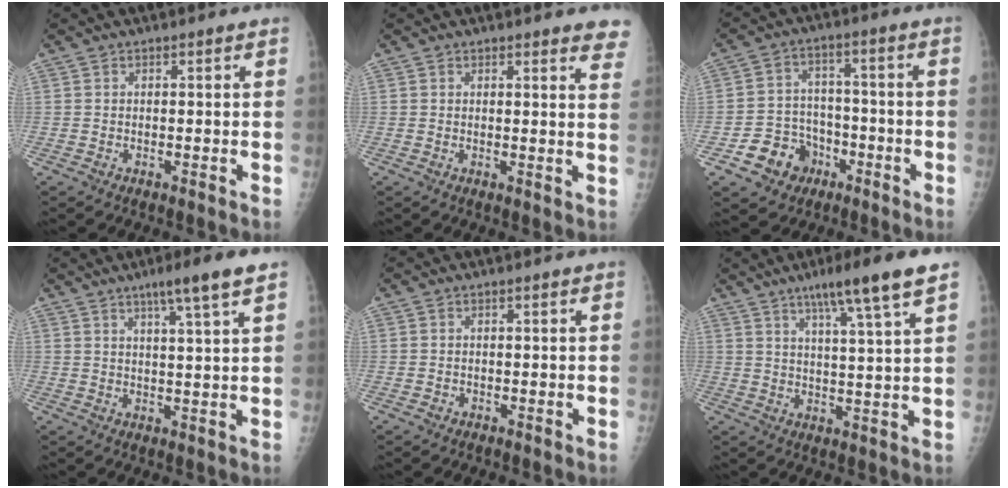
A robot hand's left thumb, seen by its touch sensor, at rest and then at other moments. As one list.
[{"total": 6.2, "force": [5.5, 1.2, 2.7], "torque": [-0.007, -0.025, 0.039]}, {"total": 9.4, "force": [-4.6, 7.8, 2.7], "torque": [-0.012, 0.040, -0.070]}, {"total": 7.3, "force": [4.4, -0.4, 5.8], "torque": [-0.096, -0.017, 0.070]}, {"total": 0.6, "force": [-0.3, 0.5, 0.1], "torque": [-0.001, 0.005, -0.005]}, {"total": 11.4, "force": [6.9, 0.0, 9.0], "torque": [-0.146, -0.024, 0.107]}]